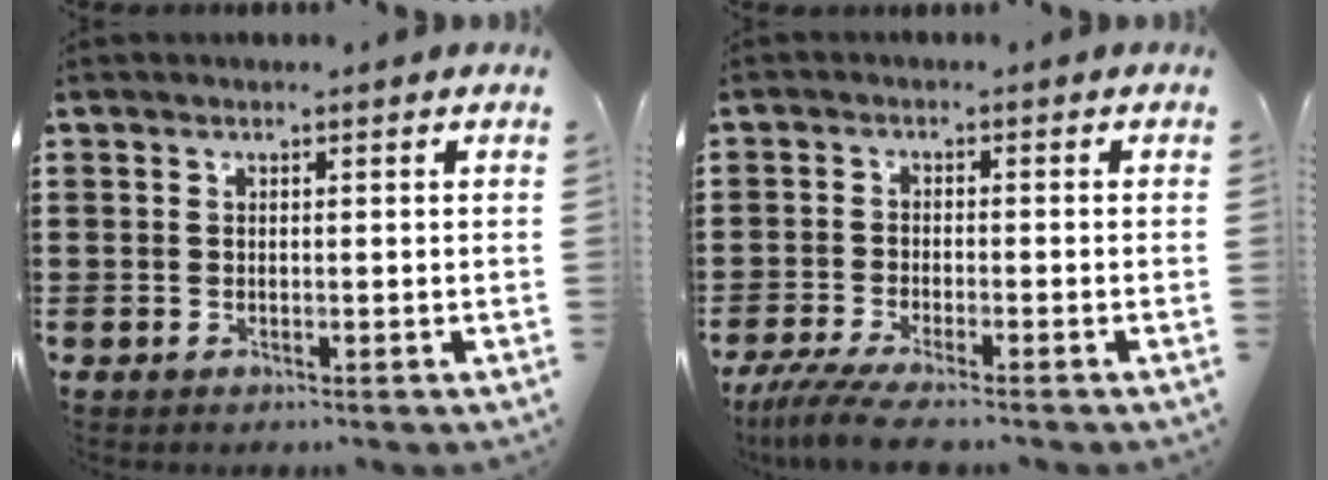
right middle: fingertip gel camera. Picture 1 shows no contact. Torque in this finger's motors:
{"motor_torque": [1.07, -0.35, 0.37, 0.05]}